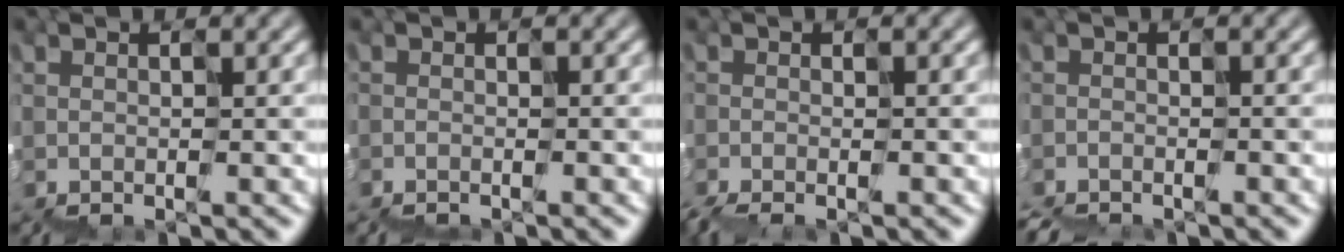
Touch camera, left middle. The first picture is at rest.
{"total": 1.0, "force": [-0.8, -0.1, -0.5], "torque": [0.012, -0.009, -0.010]}
{"total": 1.6, "force": [-1.5, 0.2, 0.5], "torque": [-0.011, -0.015, -0.021]}
{"total": 2.8, "force": [-2.8, 0.3, 0.3], "torque": [-0.008, -0.011, -0.027]}